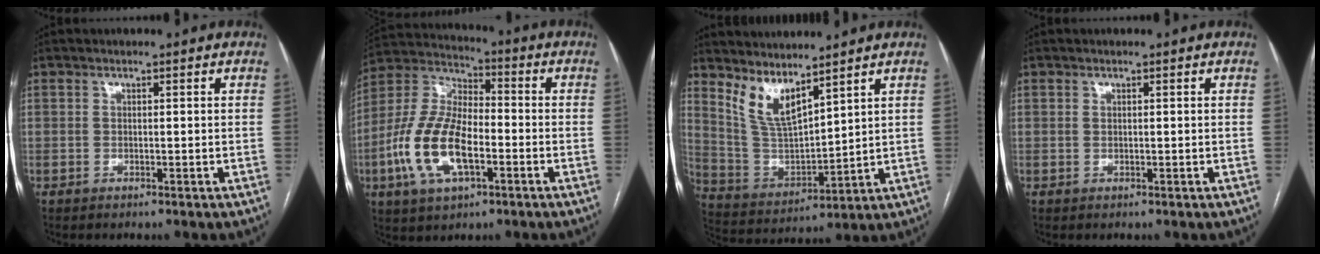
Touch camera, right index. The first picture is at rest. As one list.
[{"total": 15.1, "force": [-4.6, 6.6, 12.8], "torque": [-0.283, 0.010, -0.086]}, {"total": 8.5, "force": [6.6, 2.0, 5.1], "torque": [-0.113, -0.013, 0.150]}, {"total": 0.0}]